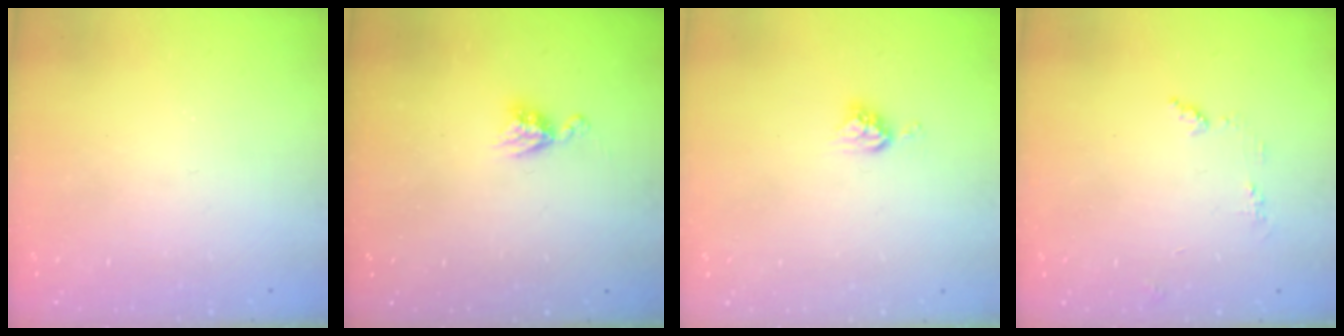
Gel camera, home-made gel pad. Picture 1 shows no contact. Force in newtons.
{"total": 5.3, "press": 5.3, "slide": 0.5}
{"total": 5.4, "press": 5.4, "slide": 0.1}
{"total": 5.3, "press": 5.2, "slide": 0.6}